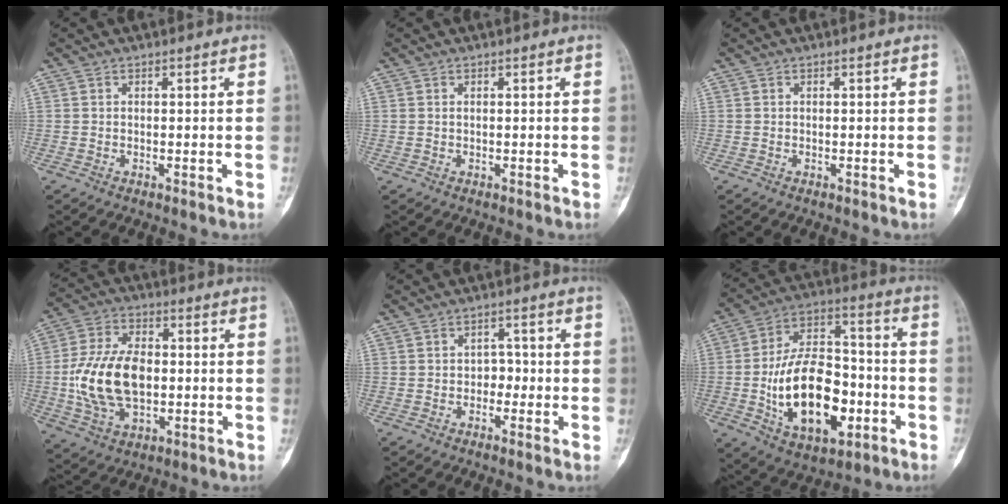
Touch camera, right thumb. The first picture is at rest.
{"total": 0.0}
{"total": 0.0}
{"total": 15.8, "force": [-0.9, 9.8, 12.4], "torque": [-0.231, 0.011, -0.011]}
{"total": 2.6, "force": [-0.7, 2.1, 1.4], "torque": [0.007, 0.012, -0.020]}
{"total": 21.7, "force": [-5.5, 12.3, 17.0], "torque": [-0.264, 0.036, -0.081]}